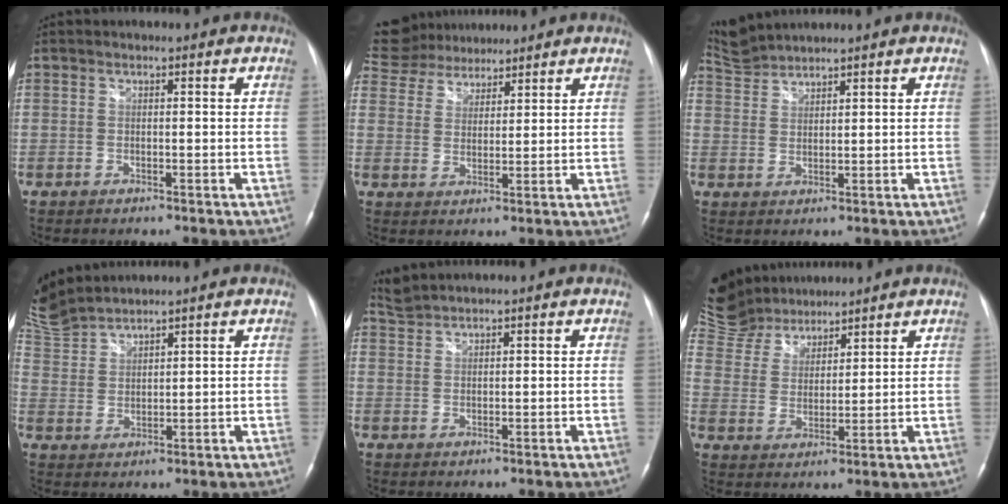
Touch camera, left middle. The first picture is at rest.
{"total": 13.1, "force": [11.6, 5.0, 3.4], "torque": [-0.098, 0.043, 0.211]}
{"total": 4.9, "force": [4.9, -0.4, -0.4], "torque": [-0.008, 0.016, 0.105]}
{"total": 9.7, "force": [9.3, 1.4, 2.2], "torque": [-0.069, 0.014, 0.198]}
{"total": 2.5, "force": [2.5, -0.3, -0.4], "torque": [-0.007, 0.014, 0.060]}
{"total": 12.3, "force": [11.4, 4.3, 1.7], "torque": [-0.054, 0.029, 0.226]}